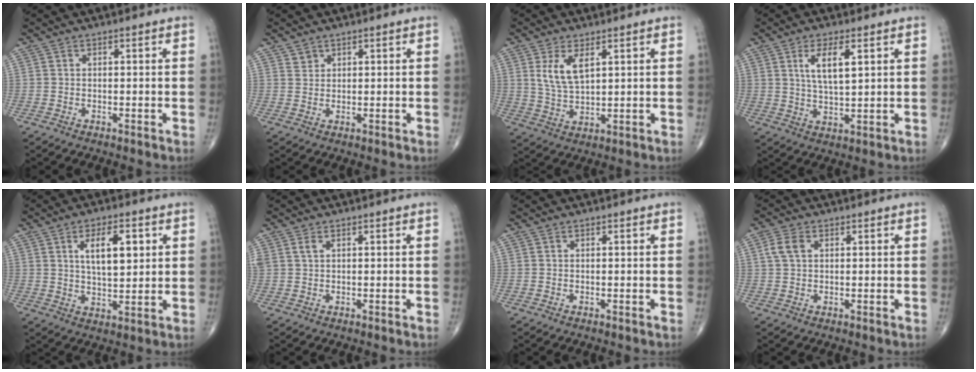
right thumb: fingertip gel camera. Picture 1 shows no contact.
{"total": 1.6, "force": [1.2, 1.1, 0.1], "torque": [0.016, -0.008, 0.016]}
{"total": 6.6, "force": [2.6, 3.0, 5.2], "torque": [-0.097, -0.012, 0.061]}
{"total": 7.1, "force": [2.7, 2.4, 6.1], "torque": [-0.109, -0.016, 0.053]}
{"total": 8.9, "force": [2.8, 3.8, 7.5], "torque": [-0.104, -0.014, 0.051]}
{"total": 1.5, "force": [0.7, 0.8, 1.0], "torque": [-0.029, 0.009, 0.021]}
{"total": 0.0}
{"total": 3.5, "force": [1.0, 2.3, 2.5], "torque": [-0.057, 0.008, 0.019]}